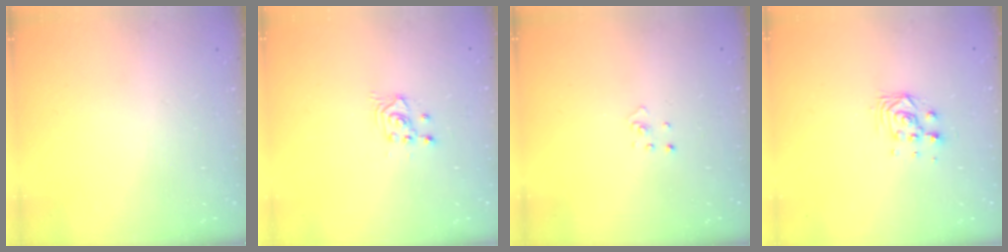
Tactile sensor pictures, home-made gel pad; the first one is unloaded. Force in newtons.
{"total": 2.7, "press": 2.7, "slide": 0.2}
{"total": 1.9, "press": 1.9, "slide": 0.1}
{"total": 5.5, "press": 5.4, "slide": 0.7}